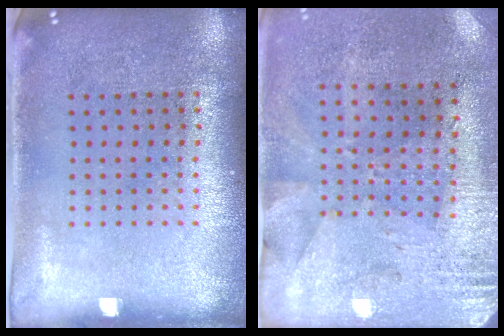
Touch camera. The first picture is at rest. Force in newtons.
{"total": 2.8, "press": 2.2, "slide": 1.6}